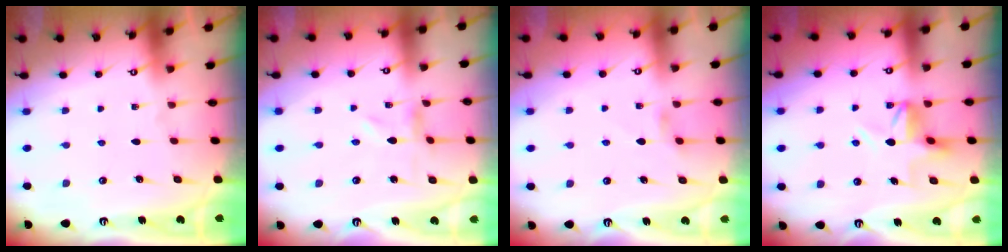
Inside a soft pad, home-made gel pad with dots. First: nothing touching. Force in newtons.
{"total": 0.0}
{"total": 2.7, "press": 2.7, "slide": 0.5}
{"total": 6.3, "press": 6.3, "slide": 0.5}